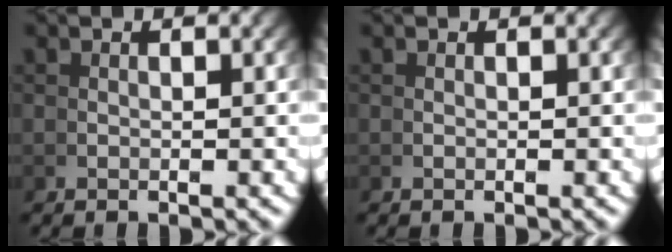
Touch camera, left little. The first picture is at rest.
{"total": 0.0}